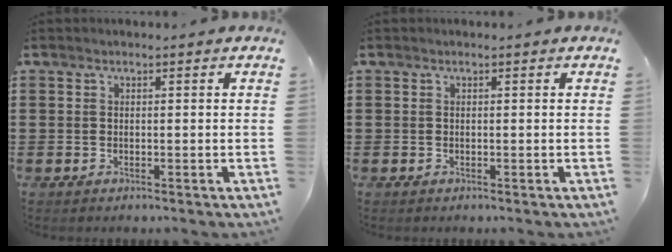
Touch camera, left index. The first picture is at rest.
{"total": 0.0}